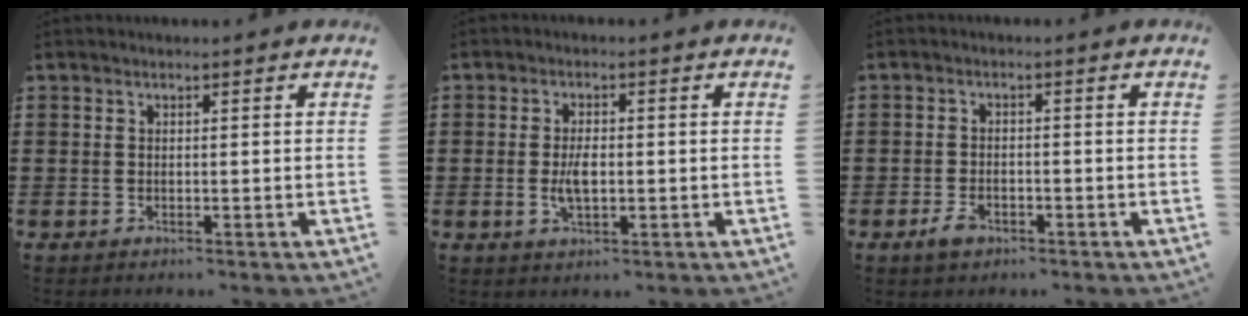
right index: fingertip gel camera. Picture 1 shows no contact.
{"total": 3.9, "force": [-0.5, 1.8, 3.5], "torque": [-0.071, 0.000, -0.010]}
{"total": 2.6, "force": [-1.4, 1.4, 1.6], "torque": [-0.037, -0.001, -0.029]}